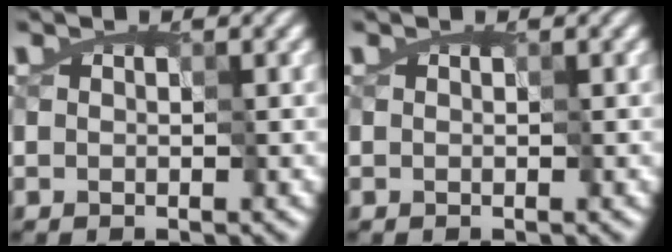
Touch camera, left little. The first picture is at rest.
{"total": 0.0}